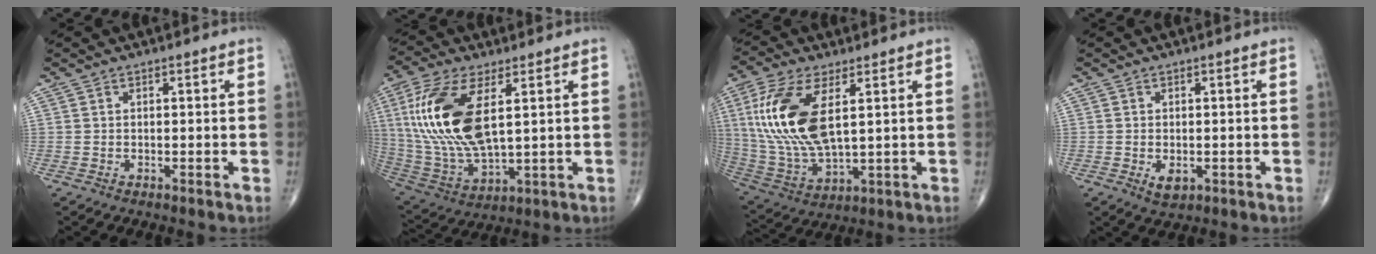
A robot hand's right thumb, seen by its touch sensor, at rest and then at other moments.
{"total": 19.7, "force": [4.5, 8.5, 17.1], "torque": [-0.375, -0.021, 0.093]}
{"total": 17.9, "force": [4.3, 7.9, 15.5], "torque": [-0.341, -0.017, 0.091]}
{"total": 2.6, "force": [-0.7, 1.6, 2.0], "torque": [-0.028, -0.003, -0.006]}